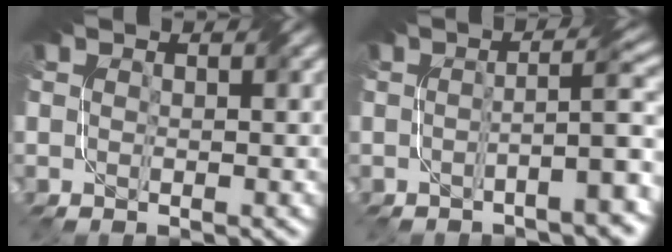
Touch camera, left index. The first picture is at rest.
{"total": 5.1, "force": [-1.4, 0.7, 4.9], "torque": [-0.065, 0.018, -0.033]}